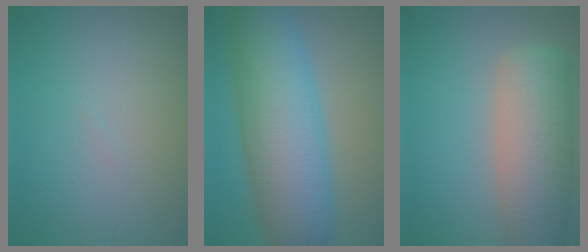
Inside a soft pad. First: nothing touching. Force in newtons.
{"total": 11.3, "press": 11.3, "slide": 0.2}
{"total": 8.6, "press": 8.6, "slide": 0.8}